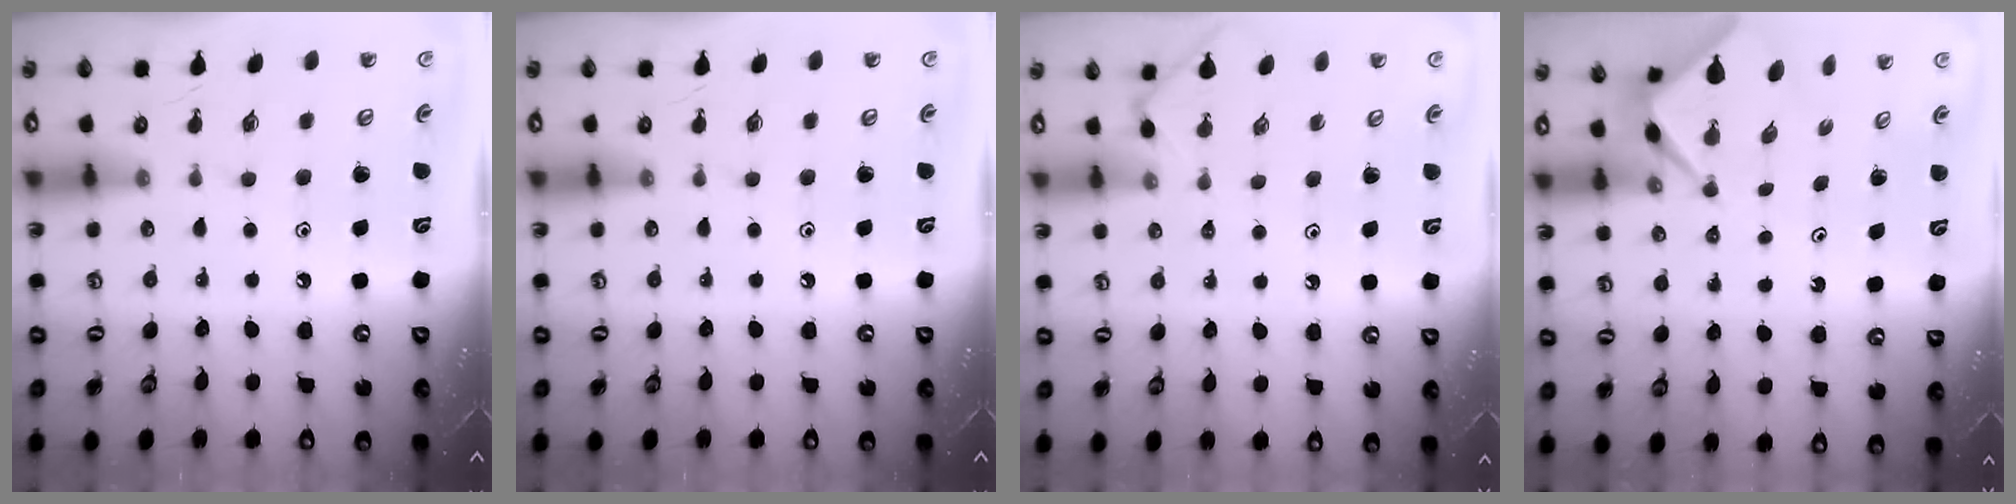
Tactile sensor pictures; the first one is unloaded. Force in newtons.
{"total": 0.0}
{"total": 2.4, "press": 2.4, "slide": 0.5}
{"total": 2.7, "press": 2.7, "slide": 0.0}